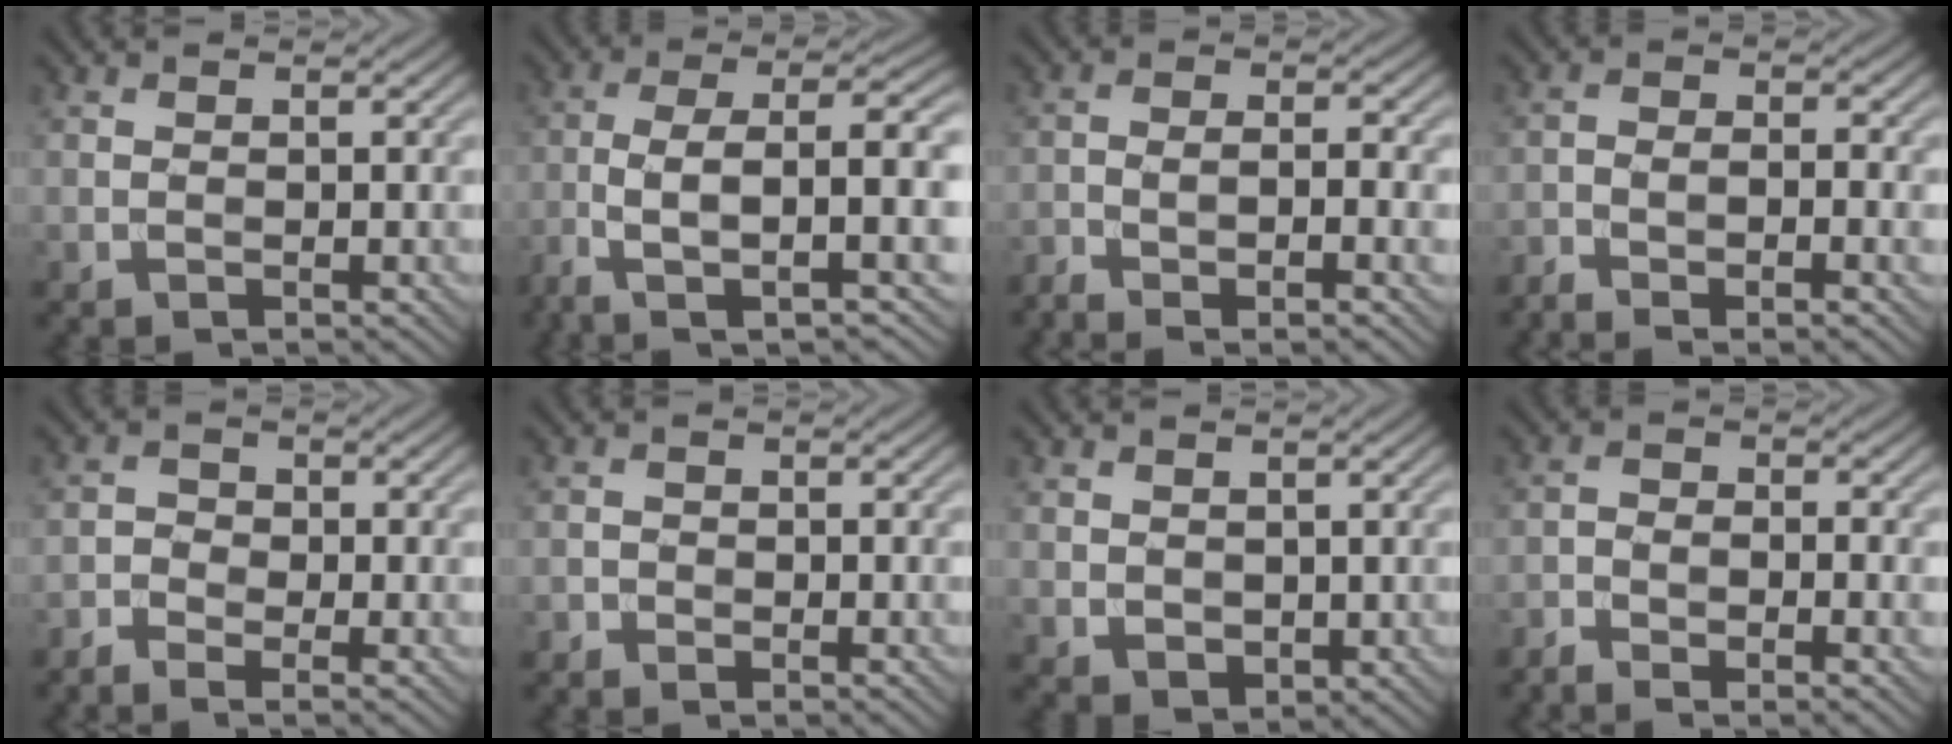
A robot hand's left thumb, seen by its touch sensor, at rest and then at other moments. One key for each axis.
{"total": 10.2, "fx": -3.2, "fy": 2.5, "fz": 9.4, "tx": -0.159, "ty": 0.011, "tz": -0.063}
{"total": 5.7, "fx": -3.2, "fy": 1.4, "fz": 4.4, "tx": -0.082, "ty": -0.006, "tz": -0.055}
{"total": 5.3, "fx": -3.3, "fy": 1.4, "fz": 3.8, "tx": -0.070, "ty": -0.006, "tz": -0.059}
{"total": 3.5, "fx": -2.3, "fy": 1.9, "fz": 1.9, "tx": -0.037, "ty": -0.003, "tz": -0.048}
{"total": 1.1, "fx": -0.6, "fy": 0.8, "fz": 0.3, "tx": -0.005, "ty": -0.002, "tz": -0.013}
{"total": 2.4, "fx": 0.9, "fy": 1.9, "fz": 1.2, "tx": -0.035, "ty": -0.008, "tz": 0.023}
{"total": 4.6, "fx": -3.0, "fy": 1.7, "fz": 3.0, "tx": -0.055, "ty": -0.007, "tz": -0.059}